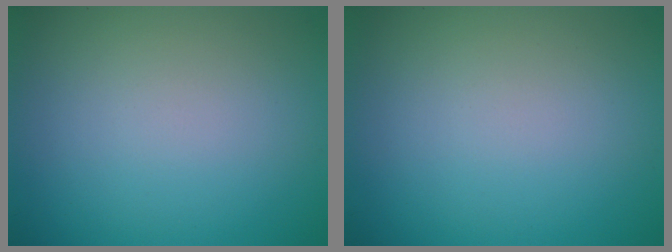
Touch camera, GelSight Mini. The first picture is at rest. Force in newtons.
{"total": 0.0}